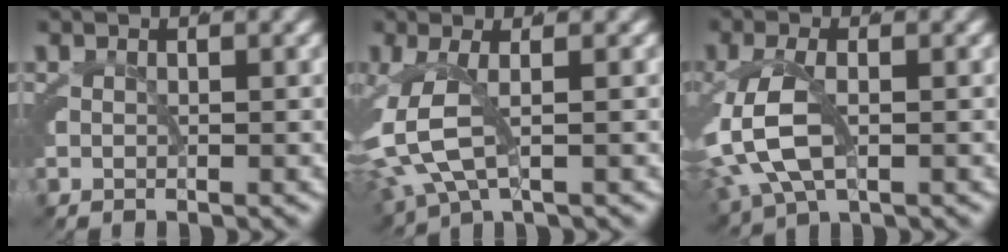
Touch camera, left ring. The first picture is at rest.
{"total": 5.9, "force": [-0.7, 3.5, 4.7], "torque": [-0.131, -0.017, -0.004]}
{"total": 6.0, "force": [-1.1, 3.8, 4.5], "torque": [-0.140, -0.023, -0.006]}